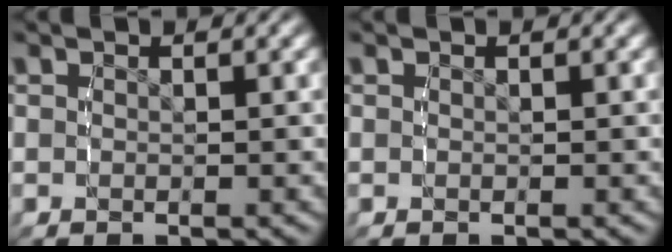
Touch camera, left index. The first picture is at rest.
{"total": 0.0}